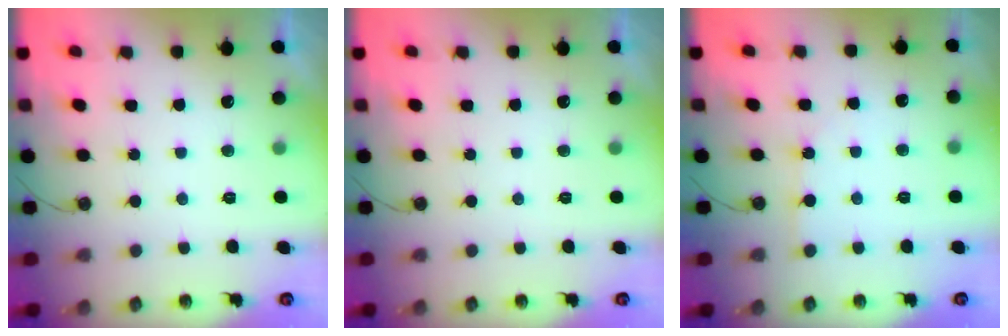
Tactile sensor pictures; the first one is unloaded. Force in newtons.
{"total": 0.0}
{"total": 3.1, "press": 3.1, "slide": 0.4}